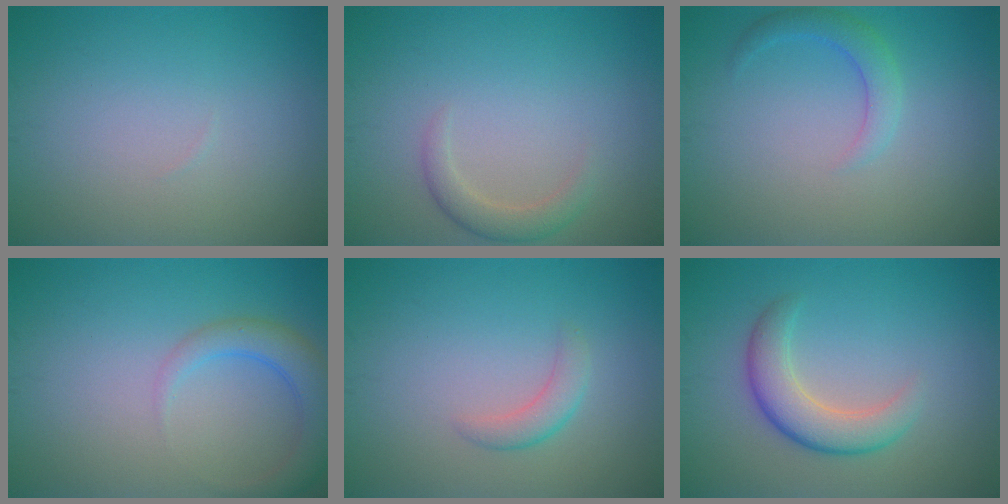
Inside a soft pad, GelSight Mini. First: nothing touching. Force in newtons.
{"total": 1.9, "press": 1.9, "slide": 0.1}
{"total": 2.2, "press": 2.1, "slide": 0.2}
{"total": 3.4, "press": 3.4, "slide": 0.3}
{"total": 1.8, "press": 1.8, "slide": 0.0}
{"total": 4.1, "press": 4.1, "slide": 0.1}